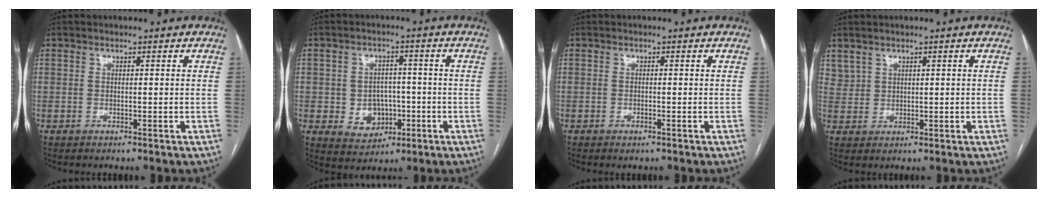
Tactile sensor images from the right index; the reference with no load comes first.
{"total": 6.6, "force": [-1.4, 5.6, 3.2], "torque": [-0.045, 0.011, -0.011]}
{"total": 0.8, "force": [-0.5, 0.1, 0.6], "torque": [-0.009, -0.002, -0.006]}
{"total": 2.7, "force": [2.1, 1.7, 0.4], "torque": [-0.008, 0.007, 0.051]}